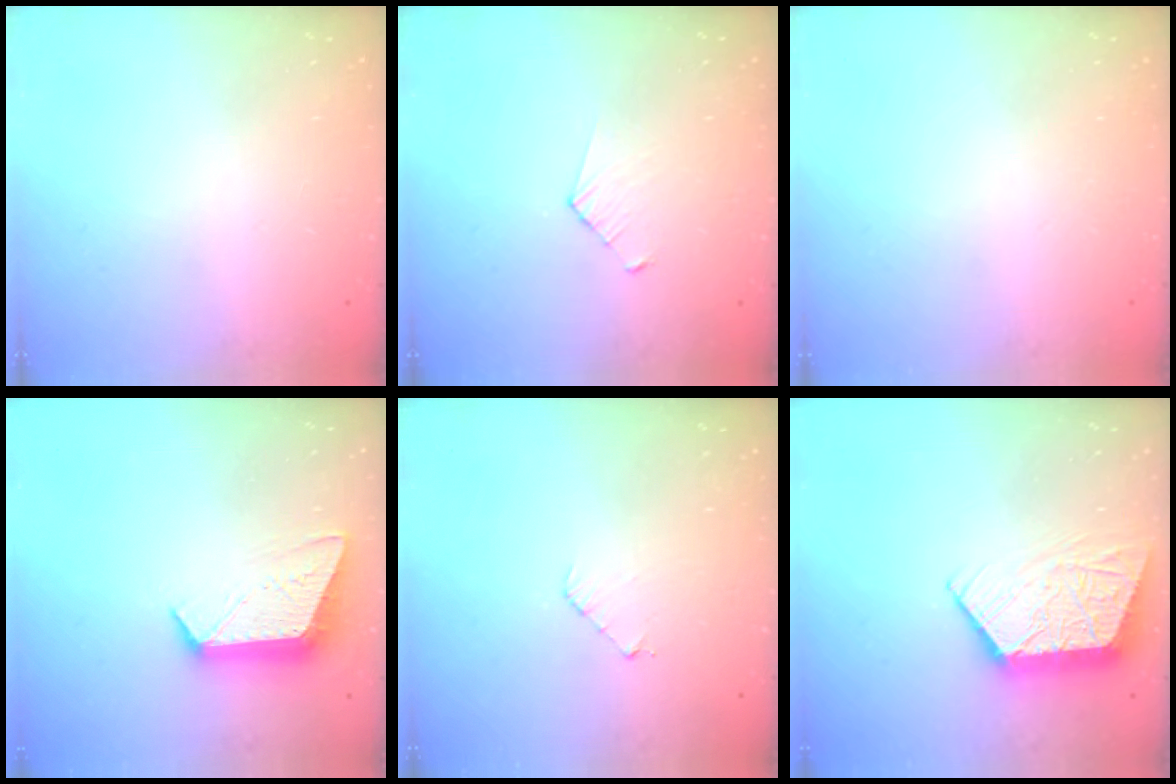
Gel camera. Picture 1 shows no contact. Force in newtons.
{"total": 2.8, "press": 2.7, "slide": 0.3}
{"total": 0.0}
{"total": 11.2, "press": 11.2, "slide": 0.5}
{"total": 3.4, "press": 3.4, "slide": 0.3}
{"total": 12.8, "press": 12.8, "slide": 1.1}